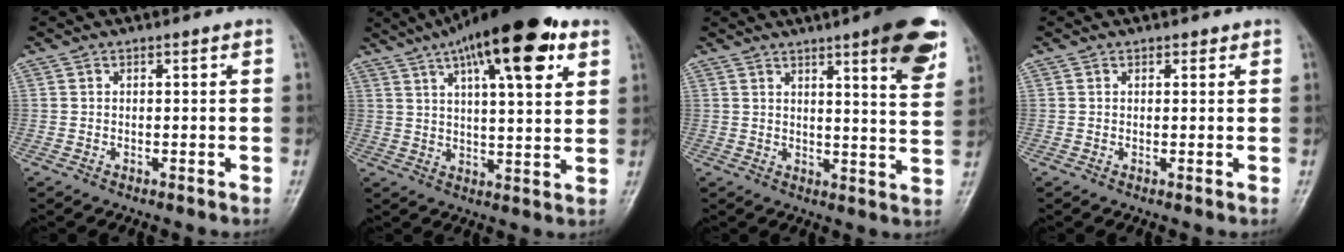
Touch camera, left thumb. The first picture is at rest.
{"total": 19.6, "force": [10.2, 5.8, 15.7], "torque": [-0.229, -0.010, 0.155]}
{"total": 13.6, "force": [7.6, 2.2, 11.0], "torque": [-0.123, -0.037, 0.095]}
{"total": 0.9, "force": [0.6, 0.5, 0.3], "torque": [0.003, -0.004, 0.005]}